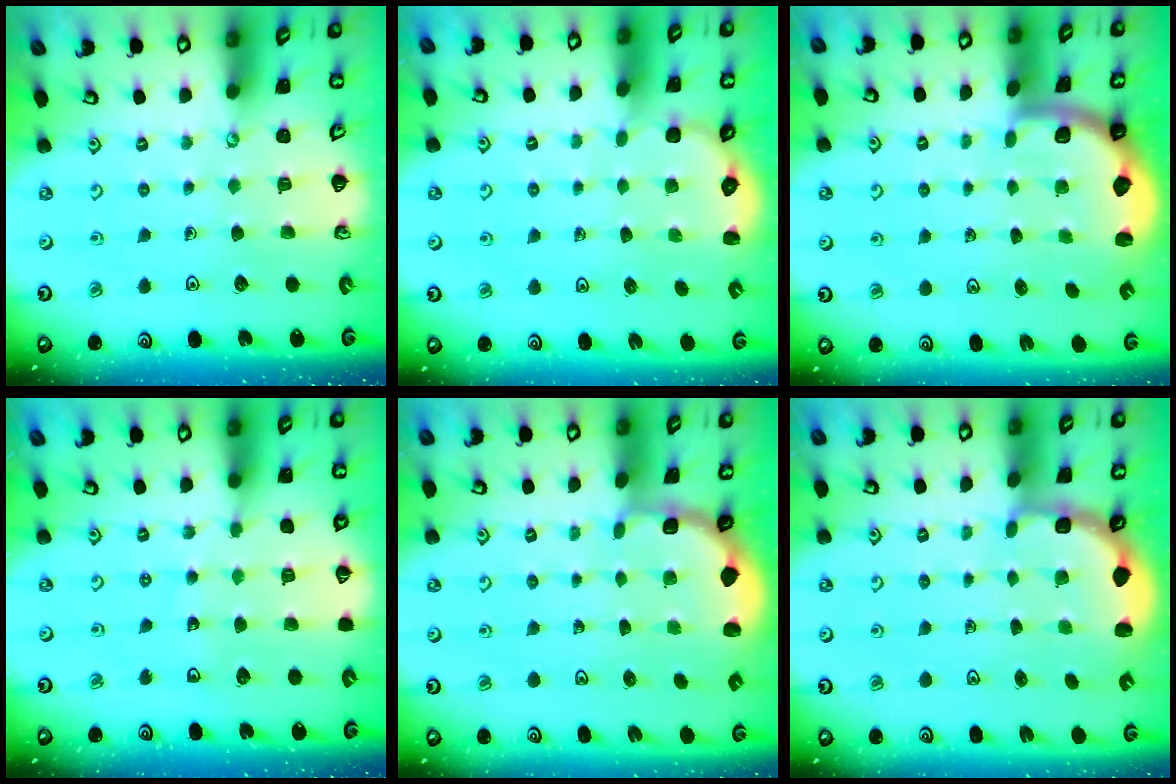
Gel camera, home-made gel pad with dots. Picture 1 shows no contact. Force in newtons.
{"total": 1.5, "press": 1.2, "slide": 0.9}
{"total": 2.0, "press": 1.9, "slide": 0.5}
{"total": 6.4, "press": 5.8, "slide": 2.7}
{"total": 1.8, "press": 1.6, "slide": 0.7}
{"total": 3.0, "press": 2.6, "slide": 1.5}